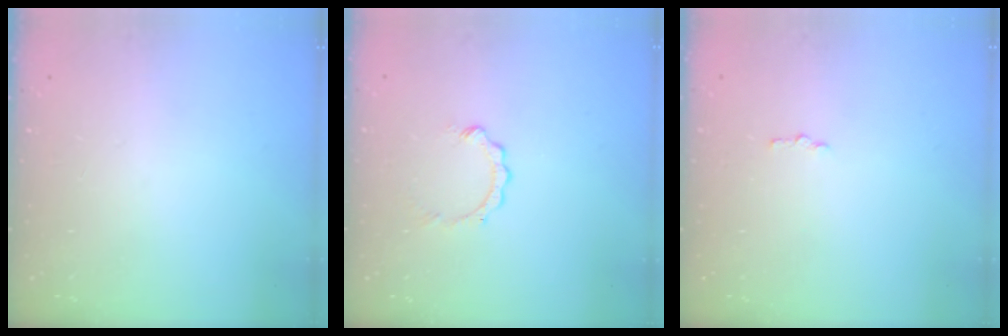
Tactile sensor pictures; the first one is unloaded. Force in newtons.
{"total": 2.6, "press": 2.6, "slide": 0.3}
{"total": 1.5, "press": 1.4, "slide": 0.3}